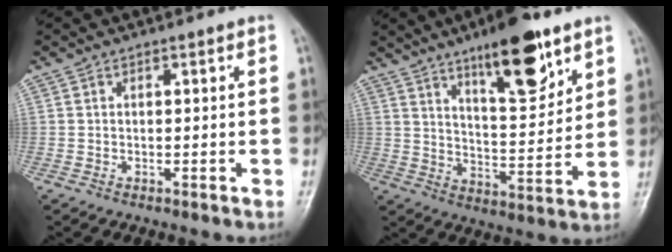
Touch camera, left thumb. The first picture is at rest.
{"total": 15.0, "force": [9.3, 4.7, 10.8], "torque": [-0.136, -0.055, 0.150]}